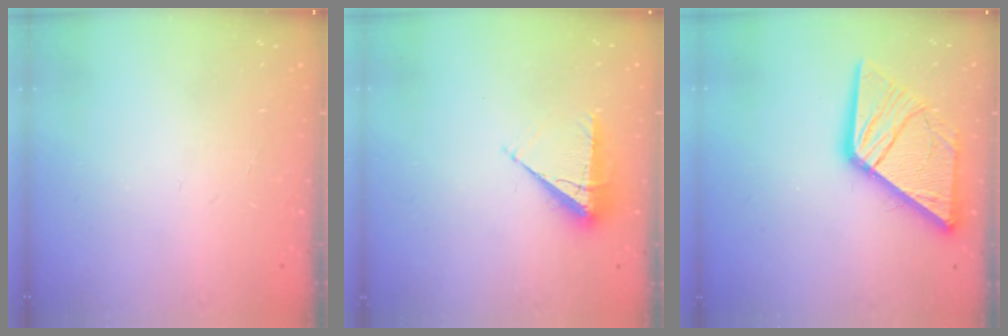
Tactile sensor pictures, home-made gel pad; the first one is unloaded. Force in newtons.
{"total": 8.1, "press": 8.0, "slide": 1.2}
{"total": 15.2, "press": 15.1, "slide": 1.5}